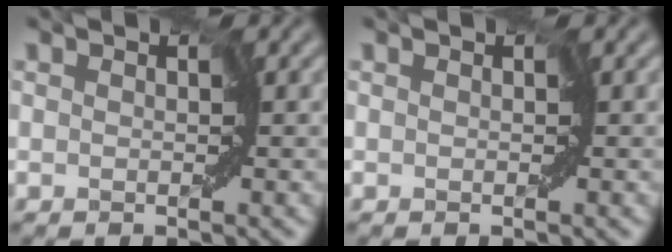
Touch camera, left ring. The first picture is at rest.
{"total": 0.0}